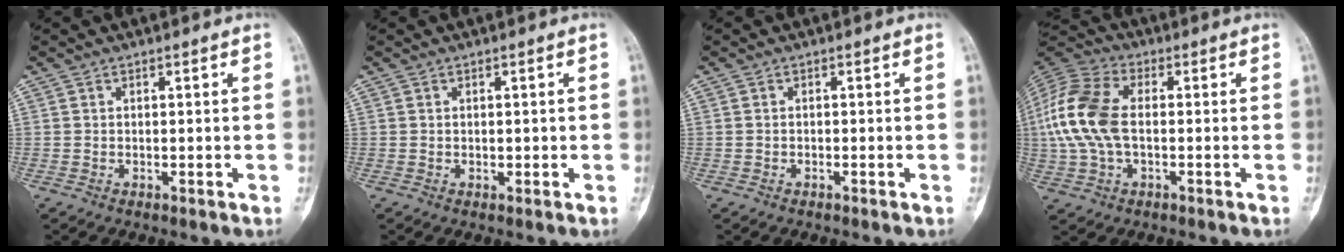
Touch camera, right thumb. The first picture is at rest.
{"total": 1.0, "force": [0.1, 0.6, 0.8], "torque": [-0.009, -0.001, 0.002]}
{"total": 0.0}
{"total": 14.5, "force": [0.0, 8.7, 11.7], "torque": [-0.260, 0.026, -0.005]}